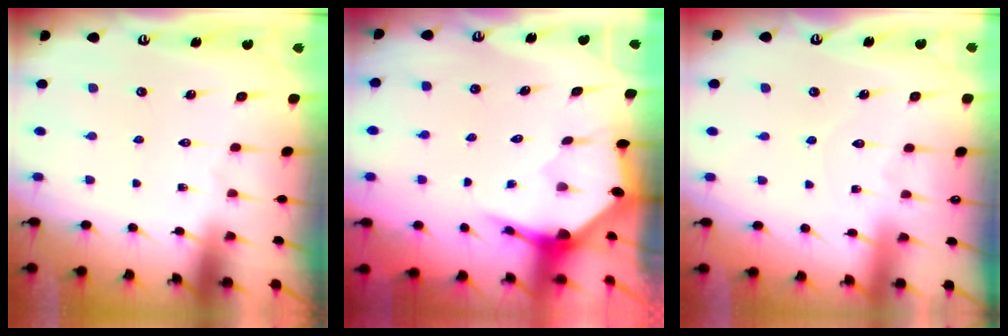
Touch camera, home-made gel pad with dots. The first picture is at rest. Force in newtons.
{"total": 3.5, "press": 3.5, "slide": 0.5}
{"total": 2.8, "press": 2.8, "slide": 0.3}